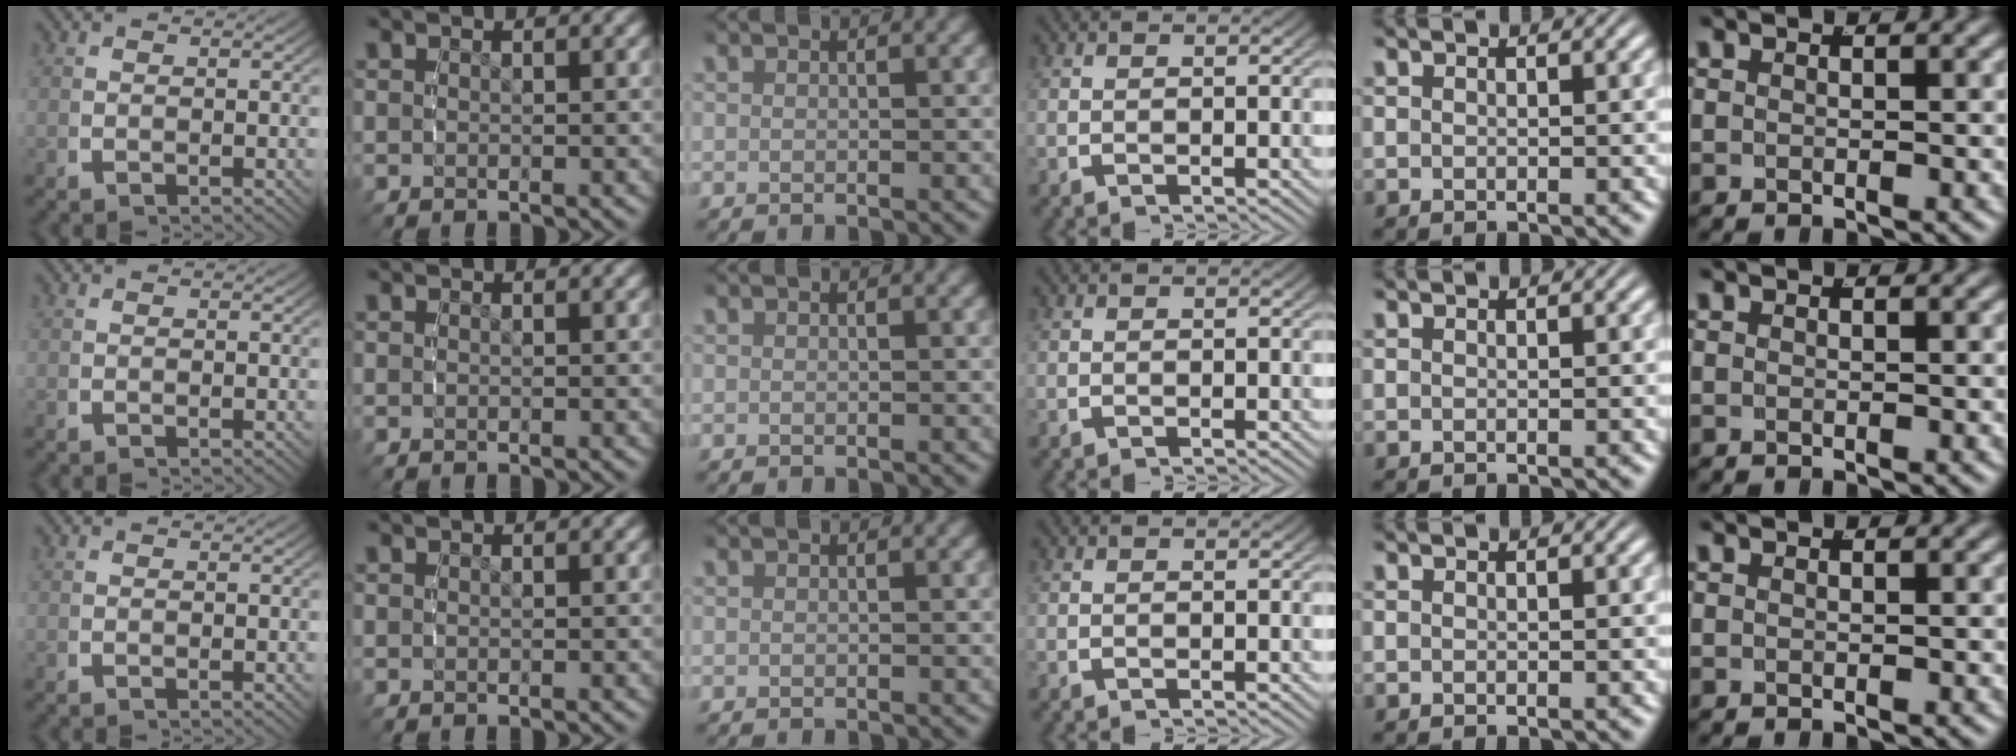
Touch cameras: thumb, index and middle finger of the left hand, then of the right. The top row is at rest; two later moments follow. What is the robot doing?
{"motion": "reach", "object": "pencil case"}